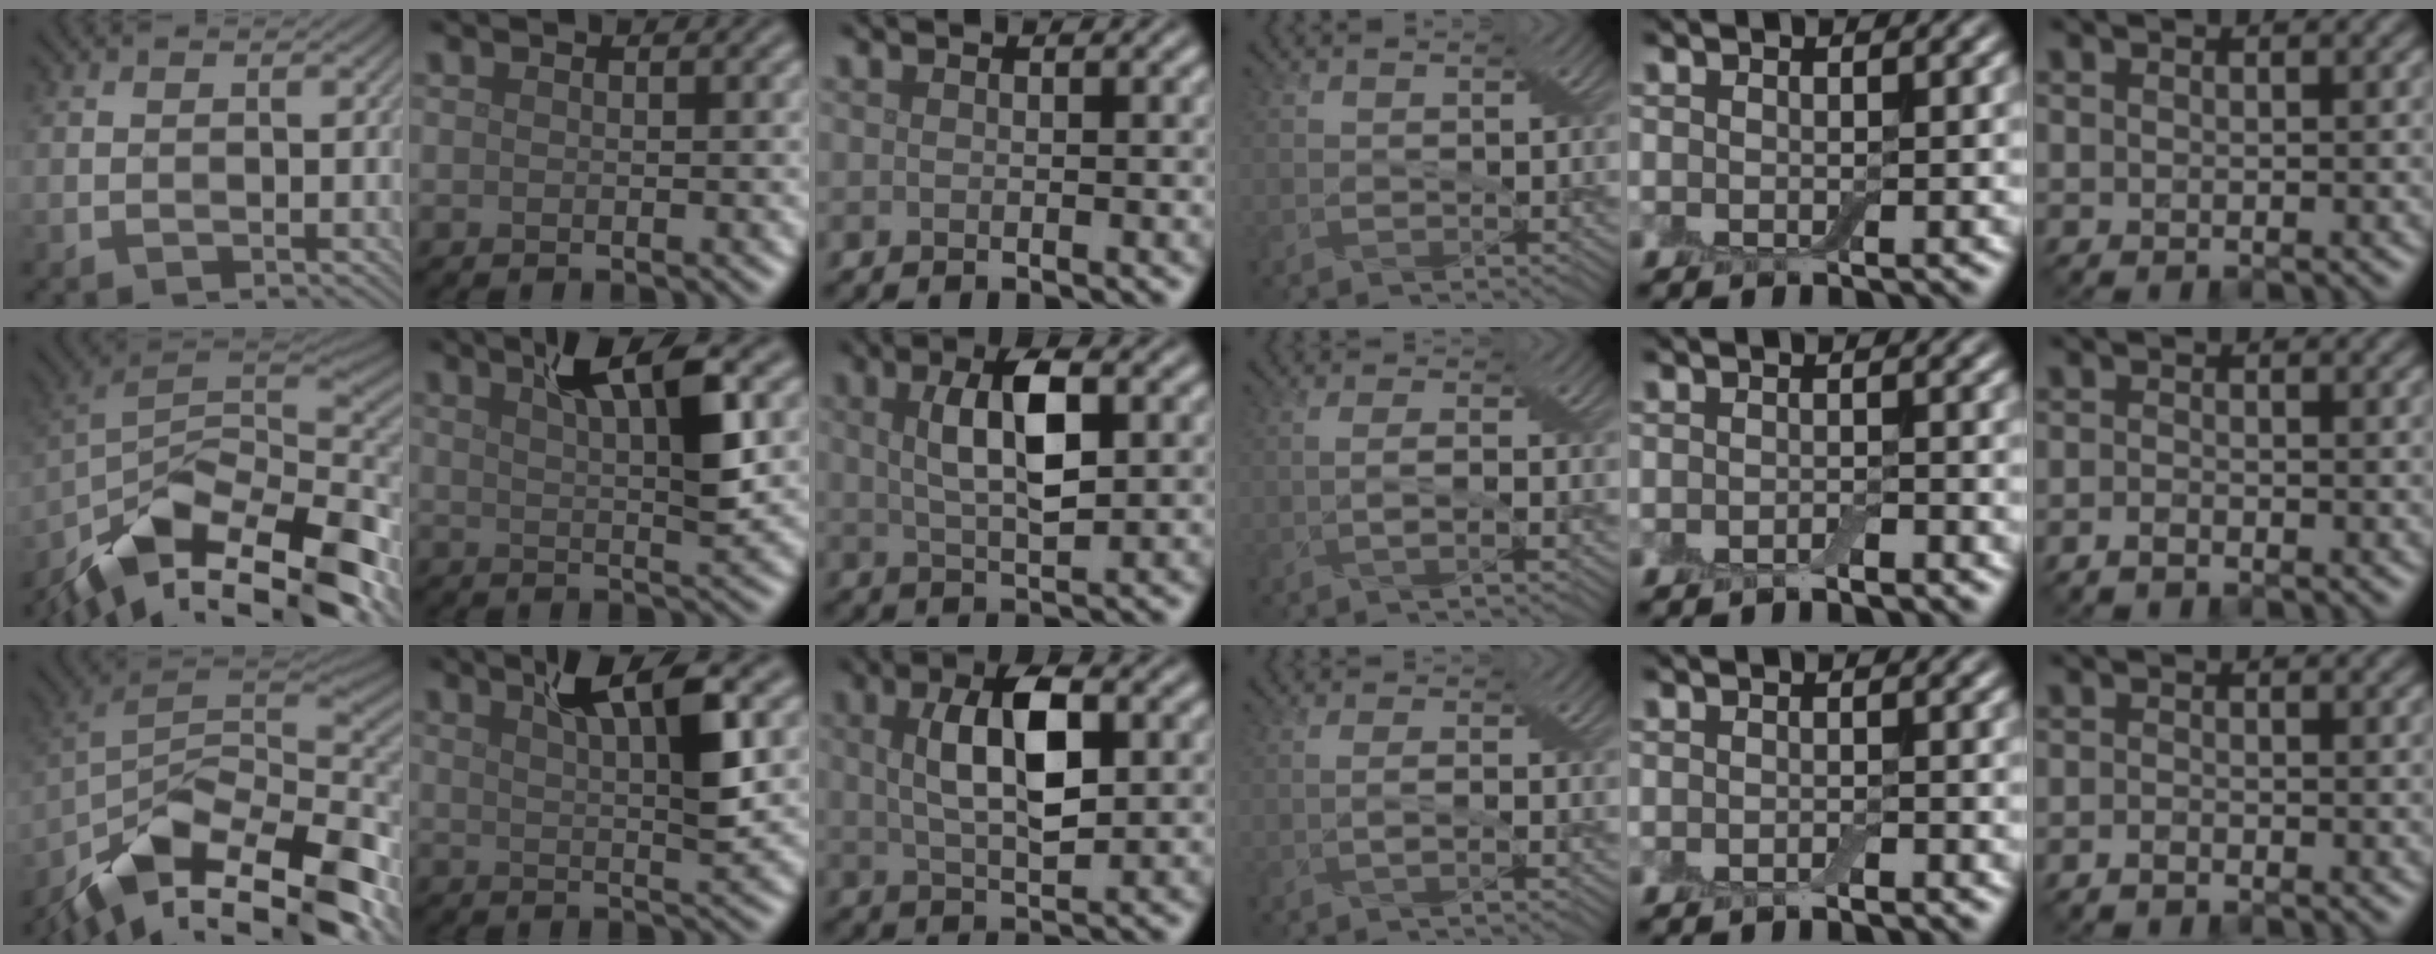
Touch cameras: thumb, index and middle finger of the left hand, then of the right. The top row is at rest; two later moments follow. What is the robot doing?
{"motion": "wrap", "object": "bandage"}